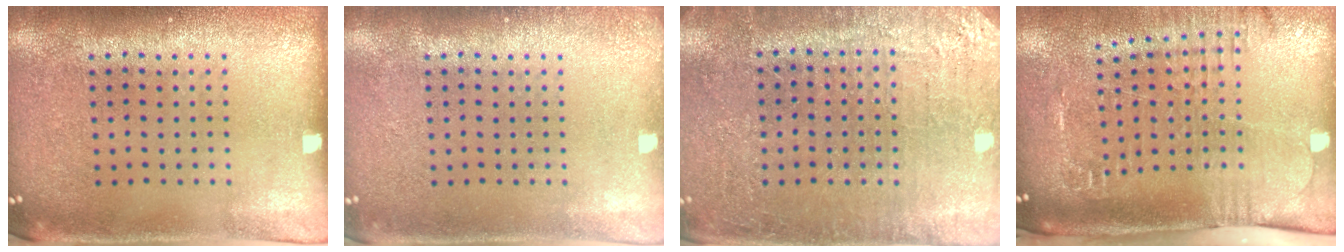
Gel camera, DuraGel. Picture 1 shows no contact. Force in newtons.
{"total": 0.9, "press": 0.8, "slide": 0.2}
{"total": 2.9, "press": 2.9, "slide": 0.4}
{"total": 2.5, "press": 2.1, "slide": 1.3}